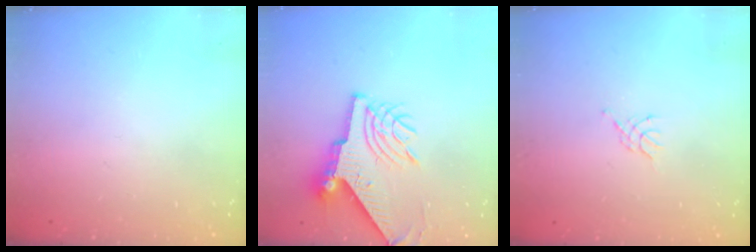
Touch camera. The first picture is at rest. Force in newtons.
{"total": 10.8, "press": 10.7, "slide": 1.4}
{"total": 2.3, "press": 2.2, "slide": 0.5}